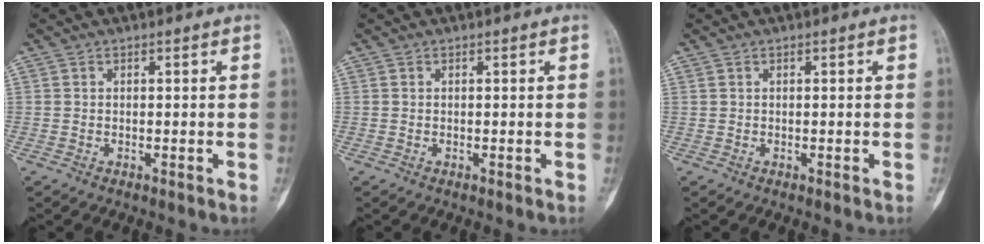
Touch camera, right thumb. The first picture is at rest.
{"total": 0.0}
{"total": 0.0}